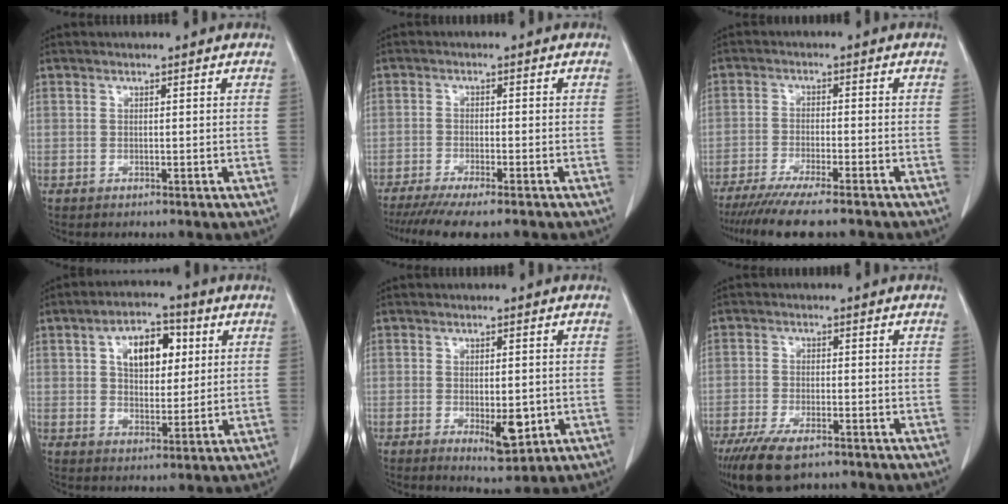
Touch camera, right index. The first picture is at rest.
{"total": 10.4, "force": [-8.6, 0.8, 5.8], "torque": [-0.076, -0.020, -0.130]}
{"total": 12.0, "force": [-10.1, 0.6, 6.5], "torque": [-0.089, -0.028, -0.156]}
{"total": 9.1, "force": [2.7, 5.1, 7.0], "torque": [-0.119, 0.019, 0.046]}
{"total": 5.6, "force": [-1.5, 2.1, 5.0], "torque": [-0.071, -0.008, -0.012]}
{"total": 9.6, "force": [-6.9, 3.2, 5.9], "torque": [-0.101, -0.016, -0.113]}